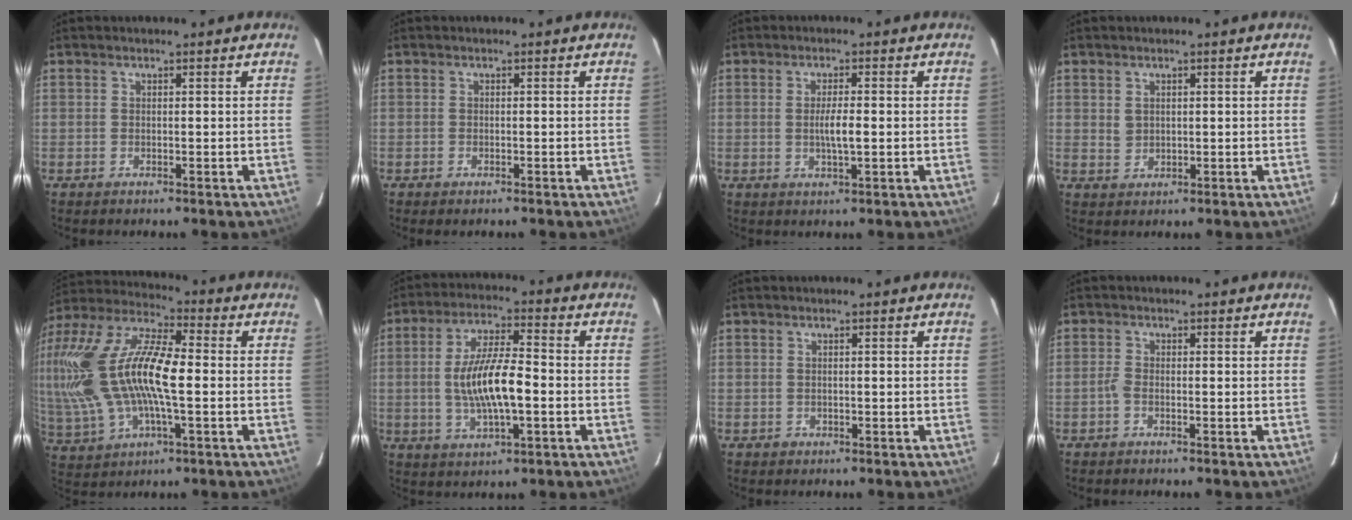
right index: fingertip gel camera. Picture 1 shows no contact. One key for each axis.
{"total": 1.1, "fx": -0.9, "fy": 0.5, "fz": 0.5, "tx": -0.011, "ty": -0.002, "tz": -0.017}
{"total": 3.5, "fx": -0.3, "fy": 0.4, "fz": 3.5, "tx": -0.062, "ty": -0.002, "tz": -0.004}
{"total": 1.9, "fx": 0.6, "fy": 1.7, "fz": 0.6, "tx": -0.007, "ty": 0.004, "tz": 0.015}
{"total": 24.4, "fx": 0.9, "fy": 10.9, "fz": 21.9, "tx": -0.454, "ty": 0.002, "tz": 0.018}
{"total": 11.6, "fx": -1.6, "fy": 3.3, "fz": 11.0, "tx": -0.211, "ty": 0.001, "tz": -0.025}
{"total": 1.0, "fx": -0.4, "fy": 0.9, "fz": 0.1, "tx": 0.003, "ty": 0.002, "tz": -0.002}
{"total": 1.2, "fx": -0.8, "fy": 0.4, "fz": 0.8, "tx": -0.021, "ty": 0.003, "tz": -0.020}